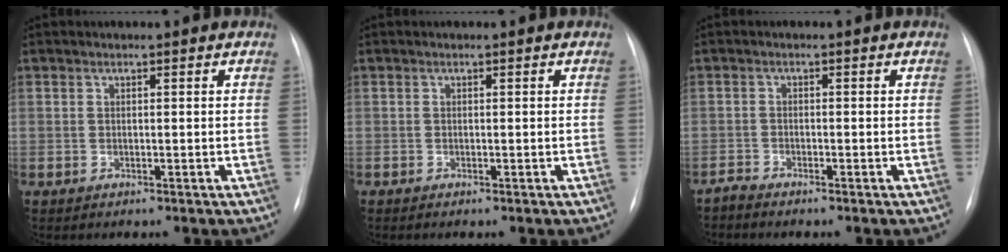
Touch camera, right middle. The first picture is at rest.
{"total": 0.0}
{"total": 1.3, "force": [-1.3, -0.2, -0.1], "torque": [0.005, -0.005, -0.027]}